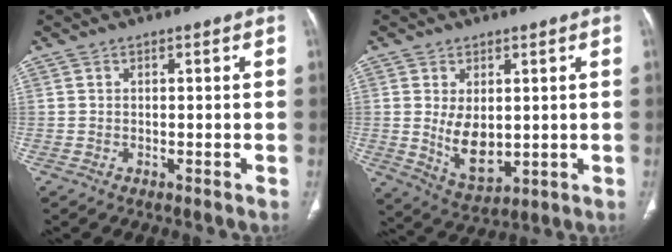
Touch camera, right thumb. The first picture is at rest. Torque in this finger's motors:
{"motor_torque": [-0.71, 0.94, 0.12, 0.22, 0.07]}